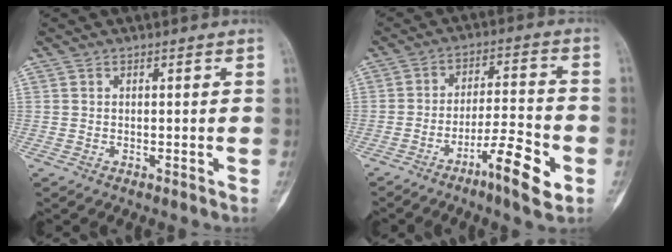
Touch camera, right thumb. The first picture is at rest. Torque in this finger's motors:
{"motor_torque": [-0.41, 0.19, 0.35, 0.26, 0.01]}